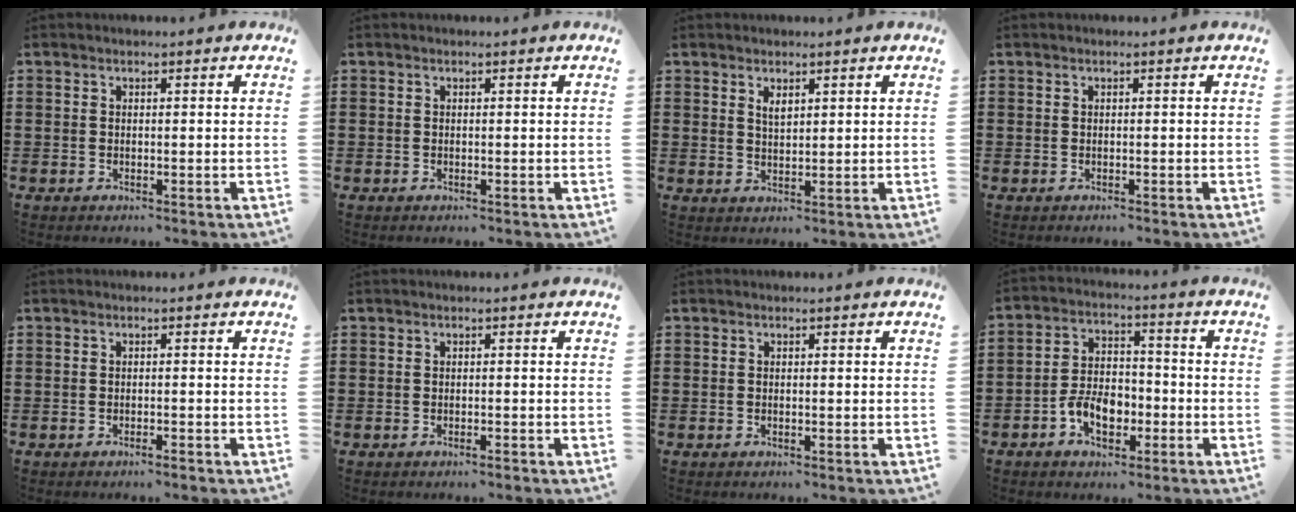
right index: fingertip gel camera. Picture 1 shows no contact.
{"total": 0.0}
{"total": 1.8, "force": [1.2, 0.8, 1.0], "torque": [-0.022, 0.003, 0.022]}
{"total": 0.0}
{"total": 0.8, "force": [-0.6, 0.0, 0.5], "torque": [-0.011, -0.003, -0.012]}
{"total": 0.6, "force": [-0.4, 0.0, 0.4], "torque": [-0.010, -0.004, -0.007]}
{"total": 0.0}
{"total": 6.7, "force": [-2.9, 4.2, 4.4], "torque": [-0.090, 0.001, -0.057]}